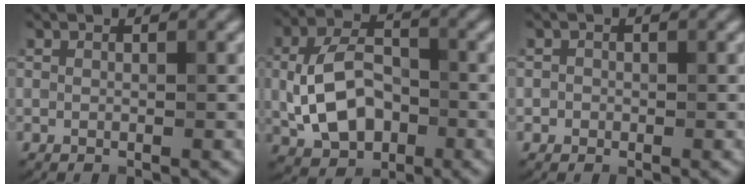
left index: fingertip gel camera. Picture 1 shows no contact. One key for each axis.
{"total": 7.2, "fx": -0.8, "fy": 4.9, "fz": 5.2, "tx": -0.108, "ty": -0.003, "tz": -0.015}
{"total": 0.8, "fx": -0.2, "fy": 0.8, "fz": 0.0, "tx": 0.006, "ty": -0.004, "tz": -0.005}